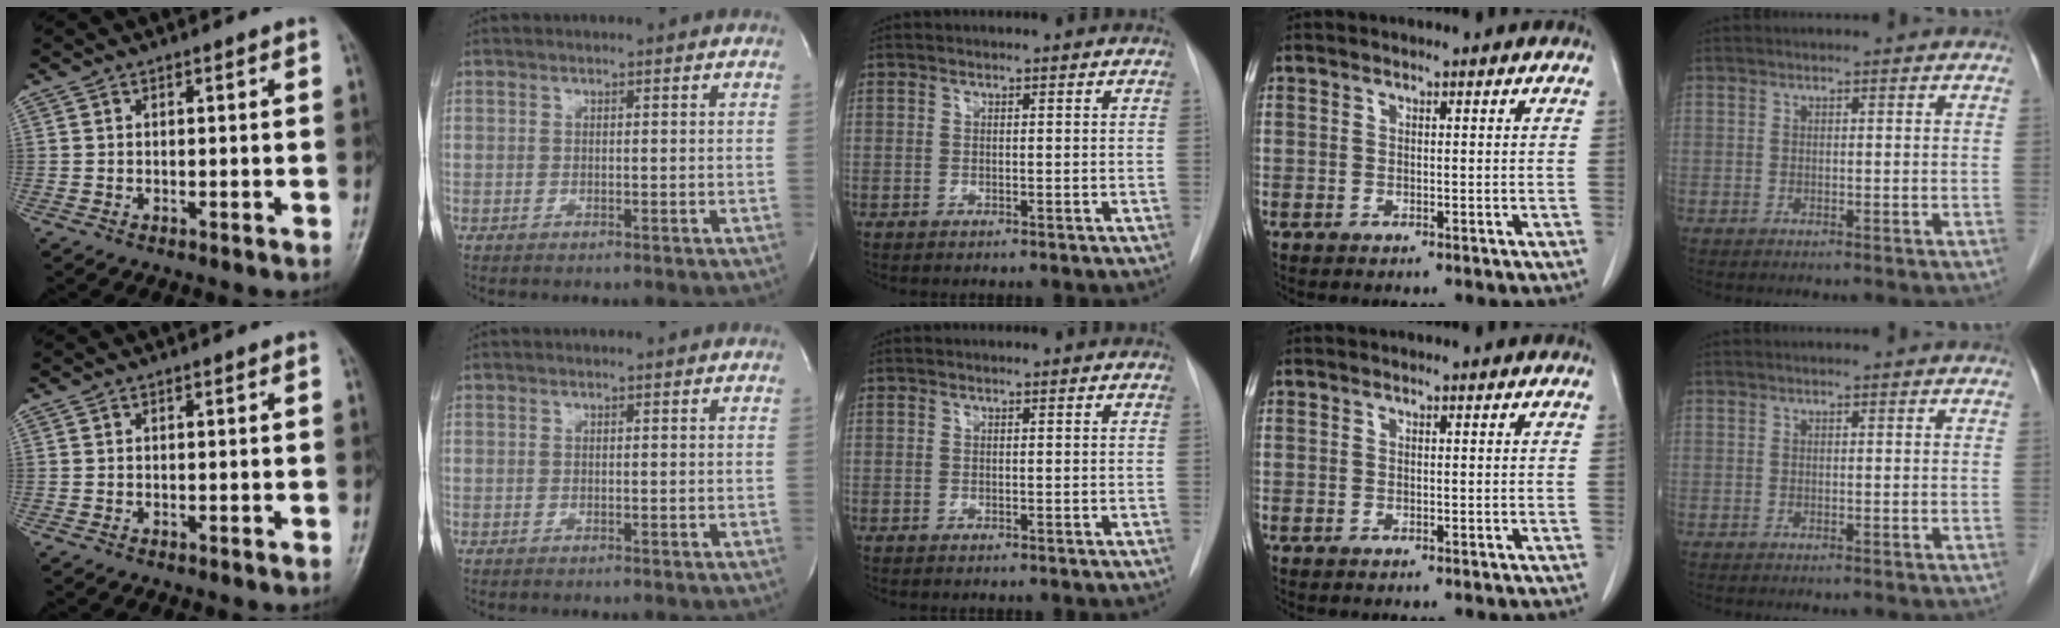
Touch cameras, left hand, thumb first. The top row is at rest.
{}